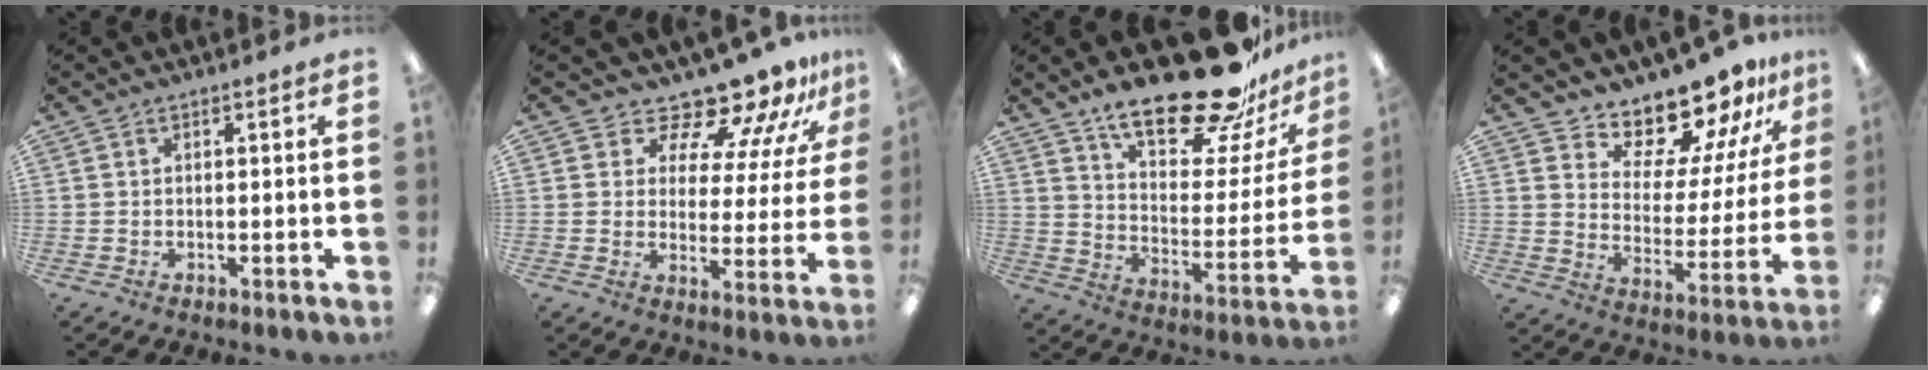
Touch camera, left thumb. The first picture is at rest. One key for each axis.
{"total": 12.7, "fx": 11.6, "fy": 3.5, "fz": 4.0, "tx": -0.066, "ty": -0.105, "tz": 0.200}
{"total": 23.8, "fx": 18.8, "fy": 7.4, "fz": 12.6, "tx": -0.186, "ty": -0.128, "tz": 0.316}
{"total": 15.0, "fx": 13.9, "fy": 4.3, "fz": 3.7, "tx": -0.063, "ty": -0.129, "tz": 0.243}